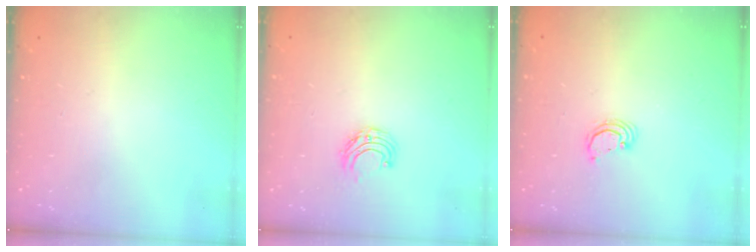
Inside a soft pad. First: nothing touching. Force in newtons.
{"total": 5.9, "press": 5.8, "slide": 0.7}
{"total": 2.7, "press": 2.7, "slide": 0.1}